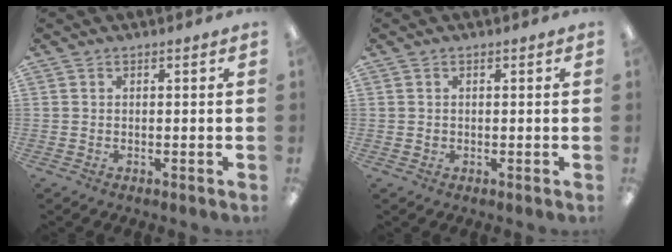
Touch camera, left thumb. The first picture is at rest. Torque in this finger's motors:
{"motor_torque": [-0.19, 0.06, -0.12, 0.11, 0.01]}